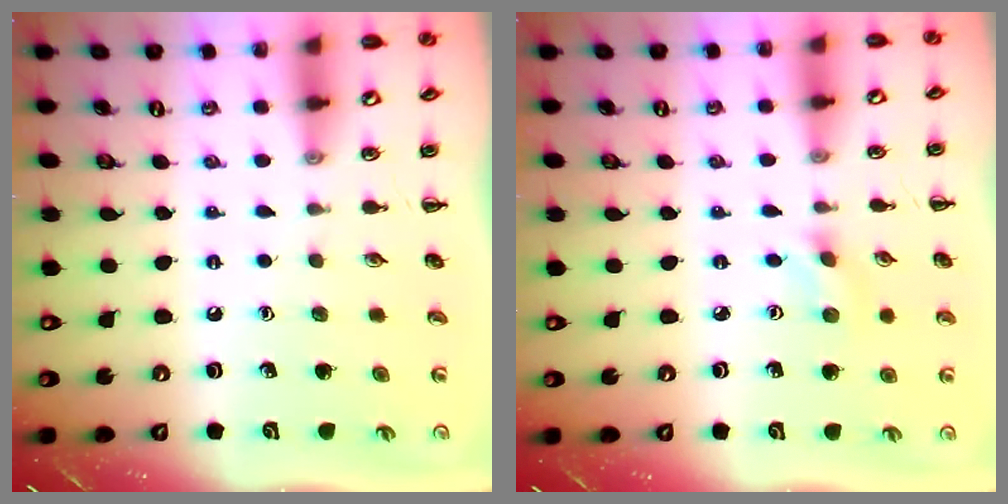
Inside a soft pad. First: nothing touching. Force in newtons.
{"total": 1.1, "press": 1.0, "slide": 0.5}